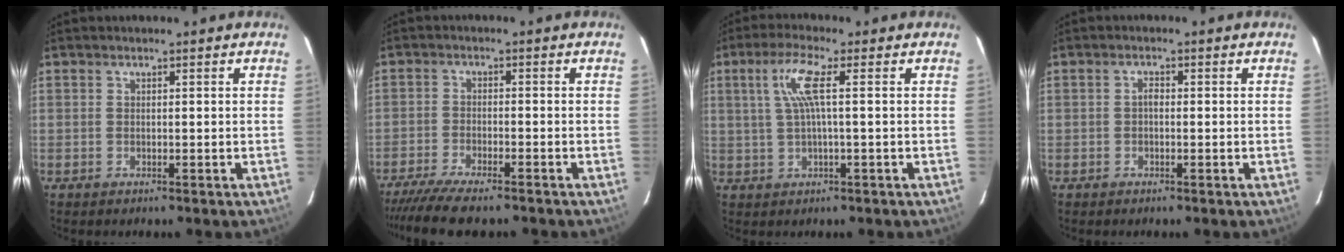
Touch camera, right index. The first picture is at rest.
{"total": 10.3, "force": [-8.8, 1.5, 5.1], "torque": [-0.122, -0.033, -0.152]}
{"total": 6.0, "force": [1.2, 0.0, 5.8], "torque": [-0.114, 0.004, 0.029]}
{"total": 1.1, "force": [-0.2, 0.6, 0.8], "torque": [-0.015, 0.006, -0.006]}